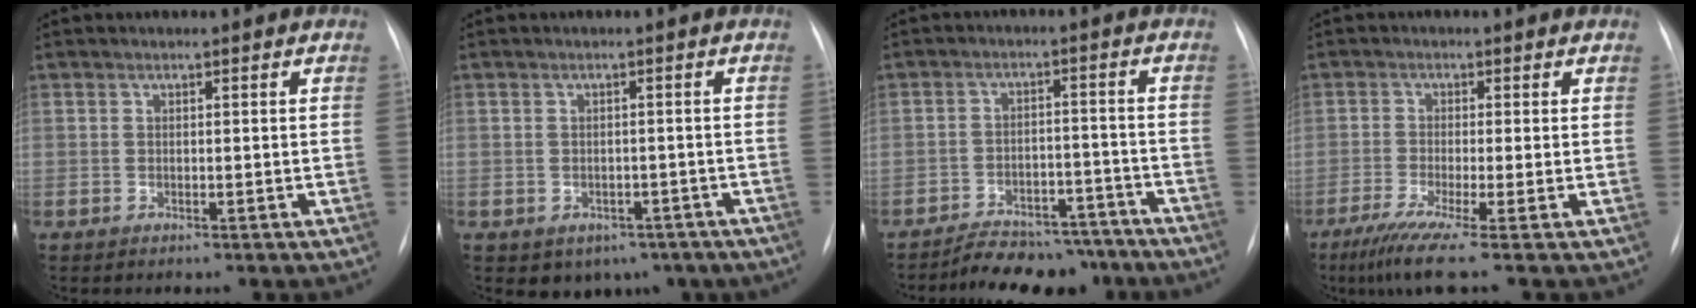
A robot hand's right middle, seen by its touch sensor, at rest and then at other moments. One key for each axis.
{"total": 6.2, "fx": -3.8, "fy": 4.5, "fz": 2.0, "tx": -0.019, "ty": 0.013, "tz": -0.037}
{"total": 11.5, "fx": -10.3, "fy": 4.5, "fz": 2.6, "tx": -0.025, "ty": 0.017, "tz": -0.141}
{"total": 6.2, "fx": -4.2, "fy": -0.9, "fz": 4.5, "tx": -0.081, "ty": -0.023, "tz": -0.079}